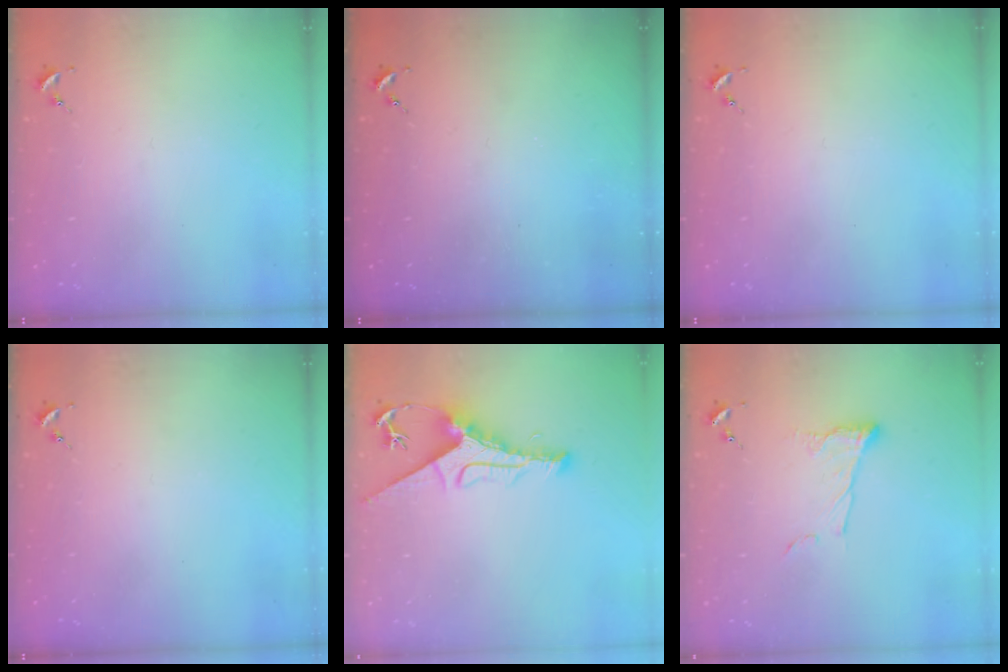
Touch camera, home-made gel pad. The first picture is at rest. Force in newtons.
{"total": 0.0}
{"total": 0.0}
{"total": 0.0}
{"total": 10.3, "press": 10.2, "slide": 1.1}
{"total": 9.0, "press": 9.0, "slide": 0.3}